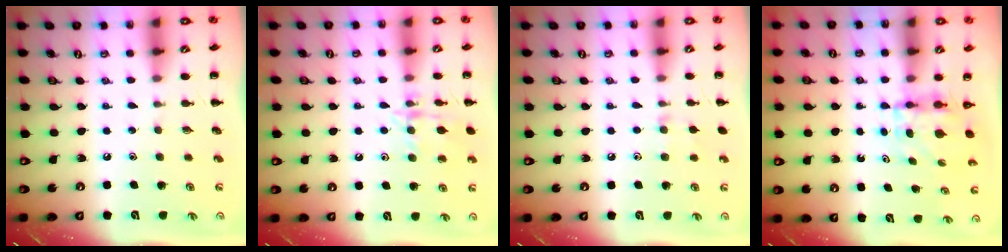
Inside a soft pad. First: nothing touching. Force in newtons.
{"total": 12.2, "press": 12.1, "slide": 0.8}
{"total": 6.2, "press": 5.8, "slide": 2.2}
{"total": 4.0, "press": 4.0, "slide": 0.3}